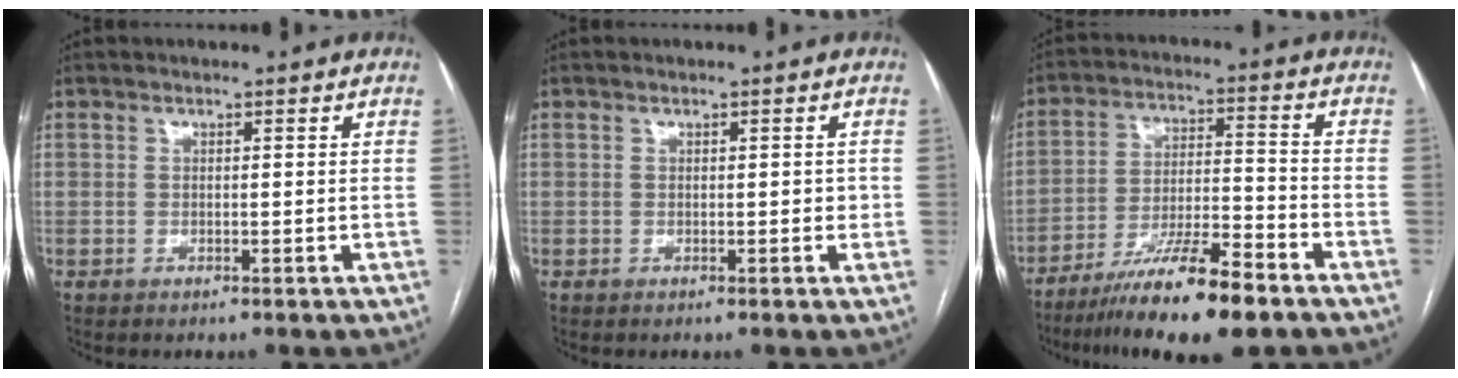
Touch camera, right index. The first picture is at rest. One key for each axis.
{"total": 1.1, "fx": 0.0, "fy": 0.6, "fz": 0.9, "tx": -0.009, "ty": 0.002, "tz": -0.001}
{"total": 14.0, "fx": -9.8, "fy": 1.4, "fz": 9.9, "tx": -0.176, "ty": -0.020, "tz": -0.169}